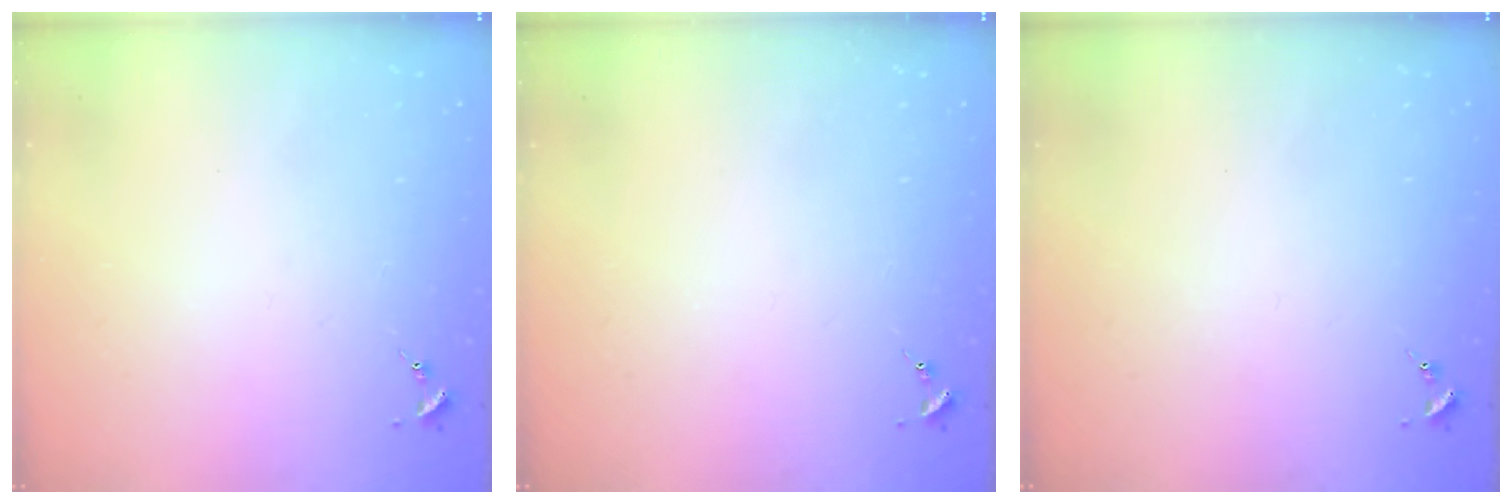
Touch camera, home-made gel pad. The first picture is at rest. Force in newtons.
{"total": 0.0}
{"total": 0.0}